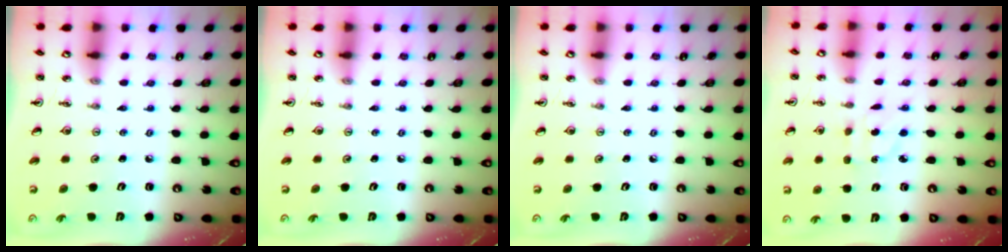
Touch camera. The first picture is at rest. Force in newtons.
{"total": 0.0}
{"total": 0.0}
{"total": 3.3, "press": 3.3, "slide": 0.4}